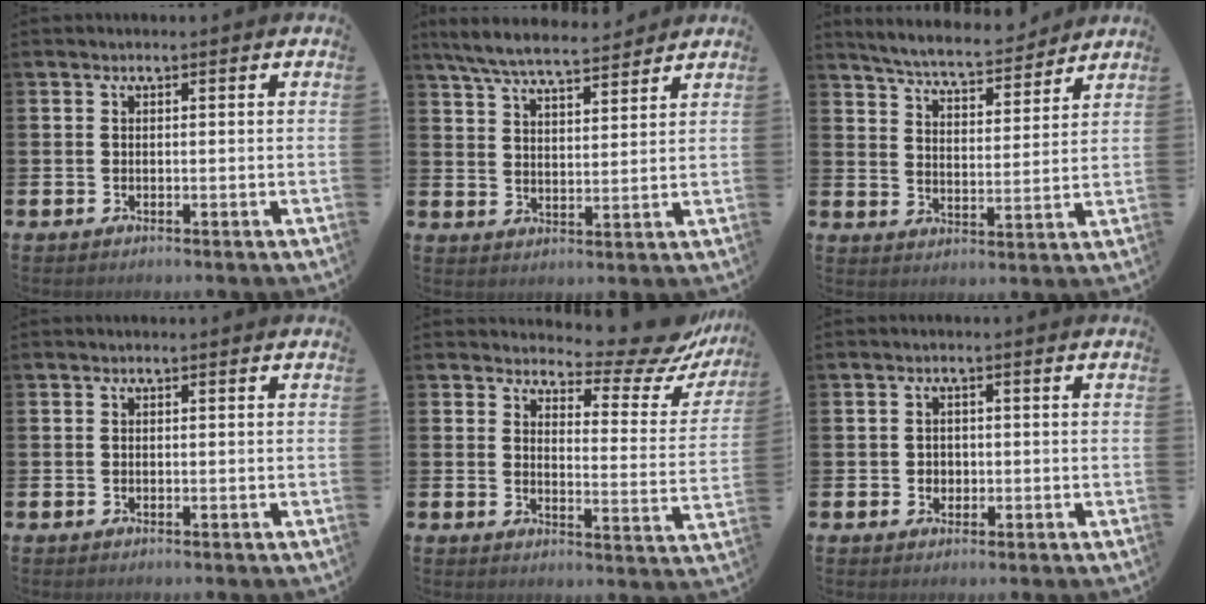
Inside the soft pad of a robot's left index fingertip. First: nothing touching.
{"total": 7.1, "force": [6.6, 1.0, 2.2], "torque": [-0.065, -0.030, 0.119]}
{"total": 6.3, "force": [6.1, 0.6, 1.3], "torque": [-0.050, -0.039, 0.106]}
{"total": 0.0}
{"total": 7.4, "force": [6.6, 2.2, 2.4], "torque": [-0.040, -0.060, 0.108]}
{"total": 1.5, "force": [0.0, 1.4, 0.3], "torque": [0.000, 0.005, -0.006]}